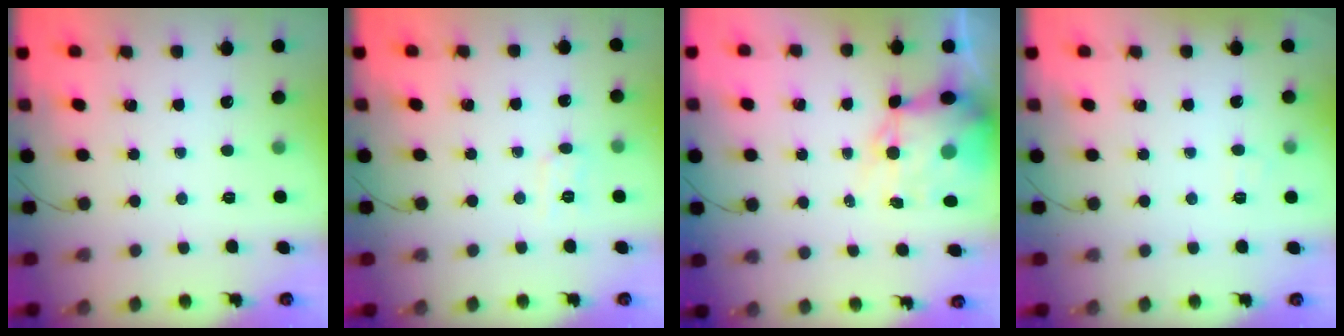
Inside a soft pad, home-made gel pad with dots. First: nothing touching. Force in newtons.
{"total": 5.2, "press": 5.1, "slide": 1.3}
{"total": 10.7, "press": 10.3, "slide": 3.1}
{"total": 4.8, "press": 4.6, "slide": 1.3}